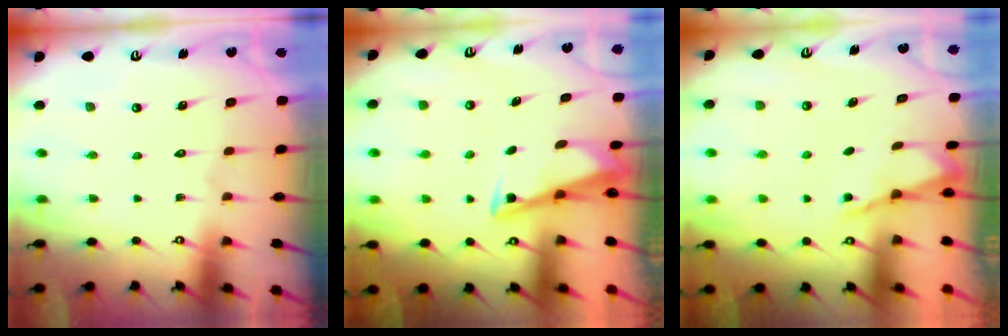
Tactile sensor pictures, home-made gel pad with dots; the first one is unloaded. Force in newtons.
{"total": 3.4, "press": 3.4, "slide": 0.4}
{"total": 1.1, "press": 1.1, "slide": 0.1}